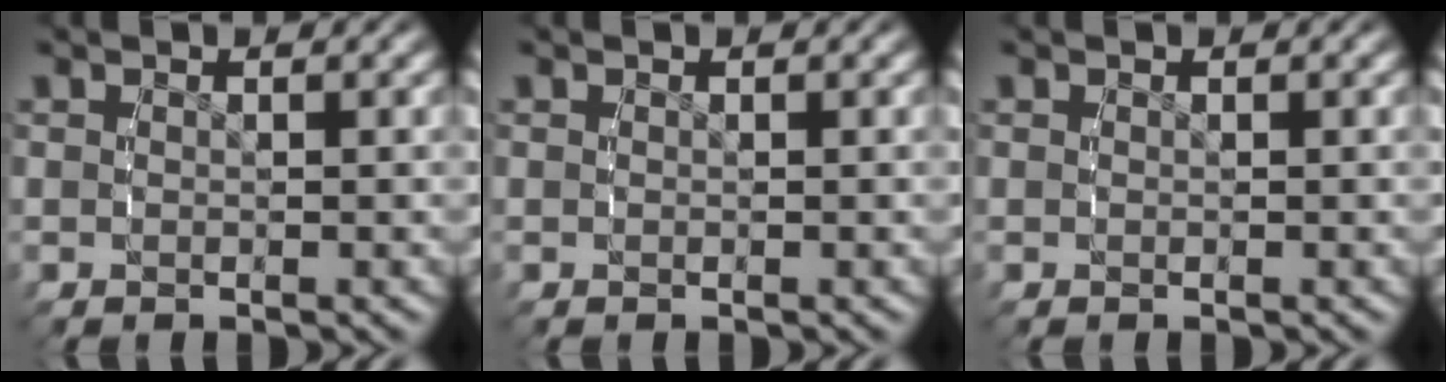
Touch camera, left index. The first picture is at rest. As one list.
[{"total": 0.0}, {"total": 0.0}]